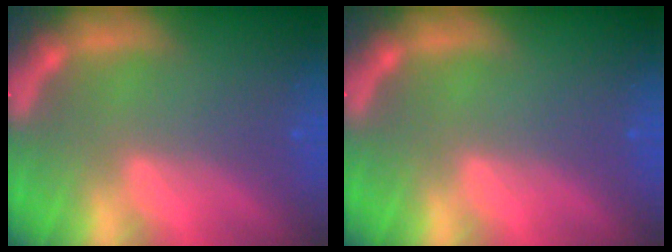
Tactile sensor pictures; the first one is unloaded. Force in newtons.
{"total": 0.0}